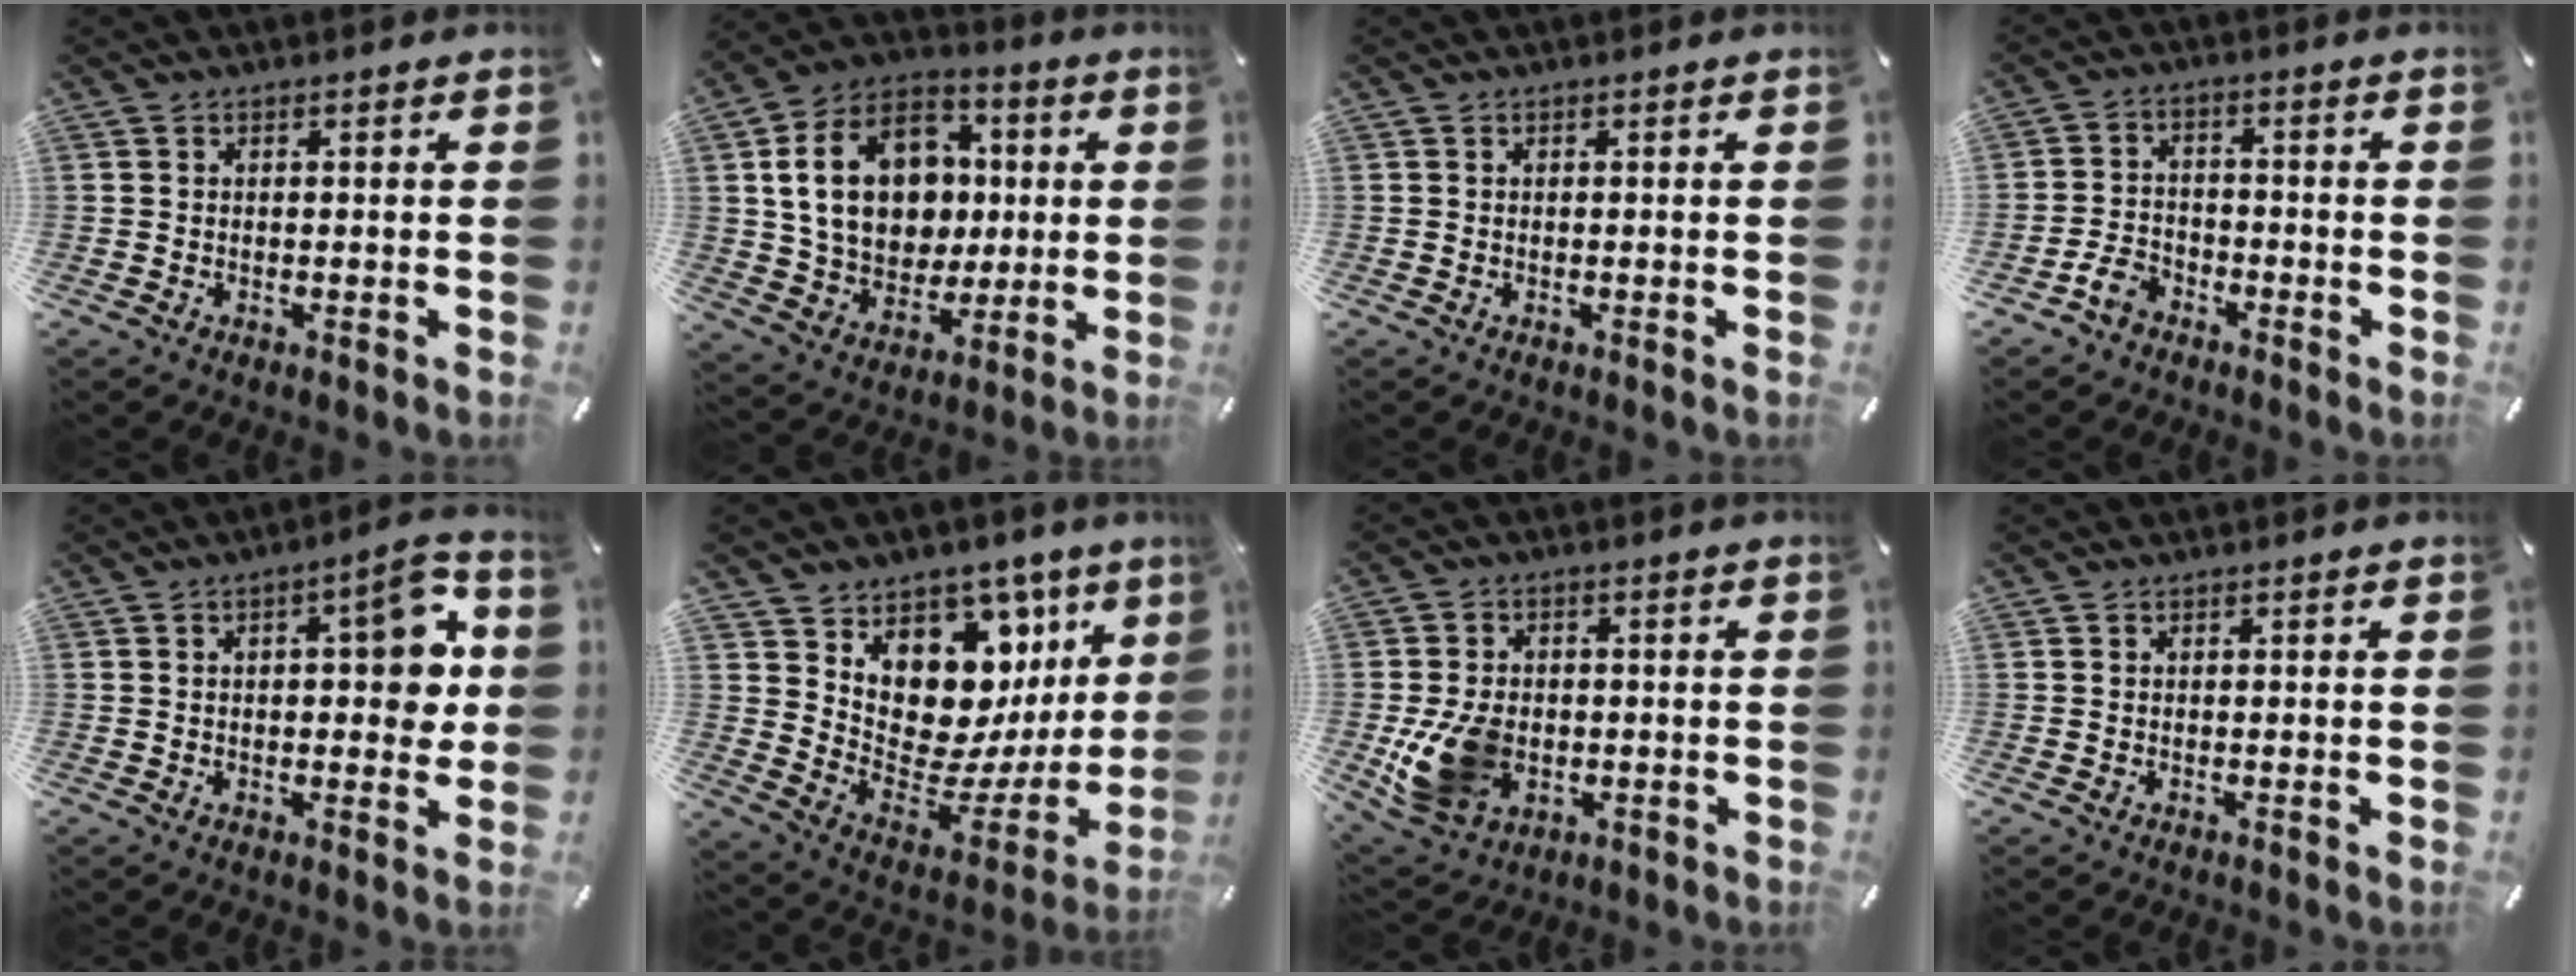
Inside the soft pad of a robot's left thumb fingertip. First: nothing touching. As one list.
[{"total": 19.5, "force": [2.5, 15.6, 11.4], "torque": [-0.205, 0.010, 0.053]}, {"total": 0.0}, {"total": 5.2, "force": [-3.5, 3.4, 1.6], "torque": [-0.029, 0.021, -0.067]}, {"total": 10.5, "force": [2.1, 4.6, 9.2], "torque": [-0.104, -0.011, 0.027]}, {"total": 12.9, "force": [7.4, 9.1, 5.4], "torque": [-0.067, -0.113, 0.135]}, {"total": 11.8, "force": [-2.0, 9.2, 7.1], "torque": [-0.146, 0.009, -0.032]}, {"total": 0.0}]